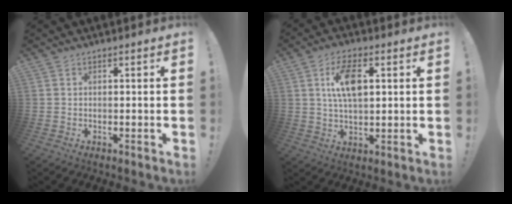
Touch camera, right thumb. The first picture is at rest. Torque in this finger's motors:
{"motor_torque": [0.72, 1.33, 0.52, -0.37, 0.21]}